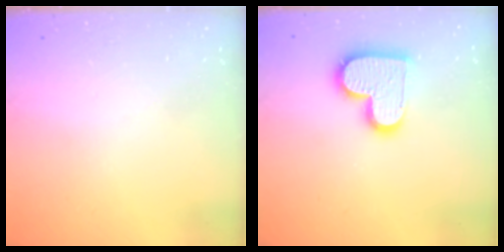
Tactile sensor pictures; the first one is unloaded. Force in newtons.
{"total": 14.2, "press": 14.2, "slide": 0.9}